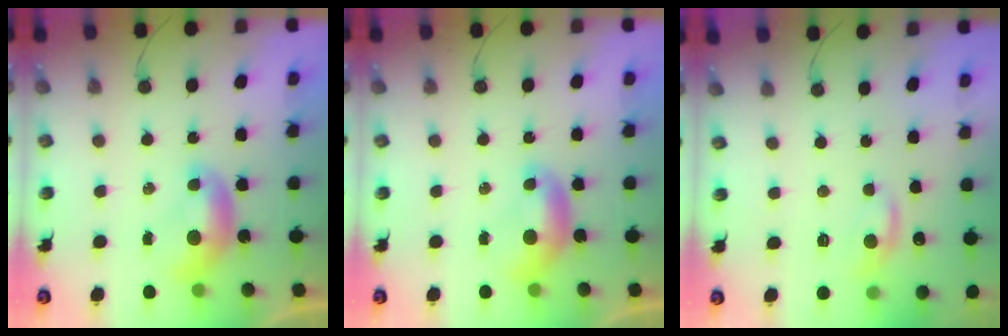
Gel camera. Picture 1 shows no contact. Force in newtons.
{"total": 0.0}
{"total": 1.6, "press": 1.4, "slide": 0.8}